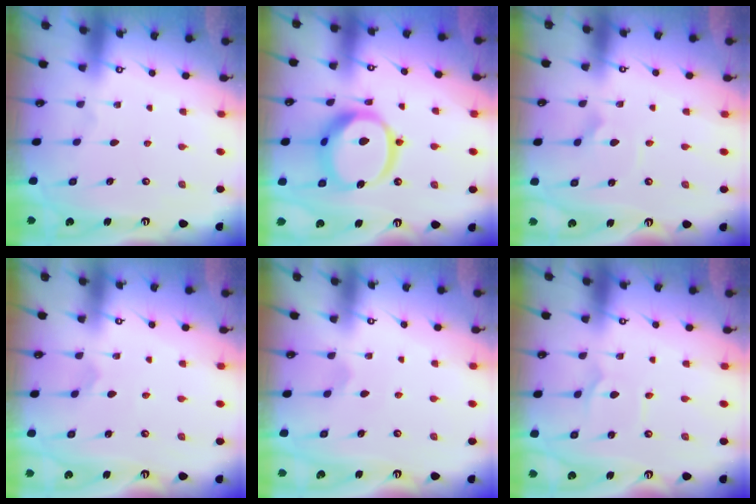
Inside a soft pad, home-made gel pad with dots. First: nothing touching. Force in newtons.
{"total": 18.3, "press": 18.1, "slide": 2.1}
{"total": 3.0, "press": 3.0, "slide": 0.0}
{"total": 2.3, "press": 2.3, "slide": 0.2}
{"total": 2.1, "press": 2.1, "slide": 0.2}
{"total": 1.1, "press": 1.1, "slide": 0.1}